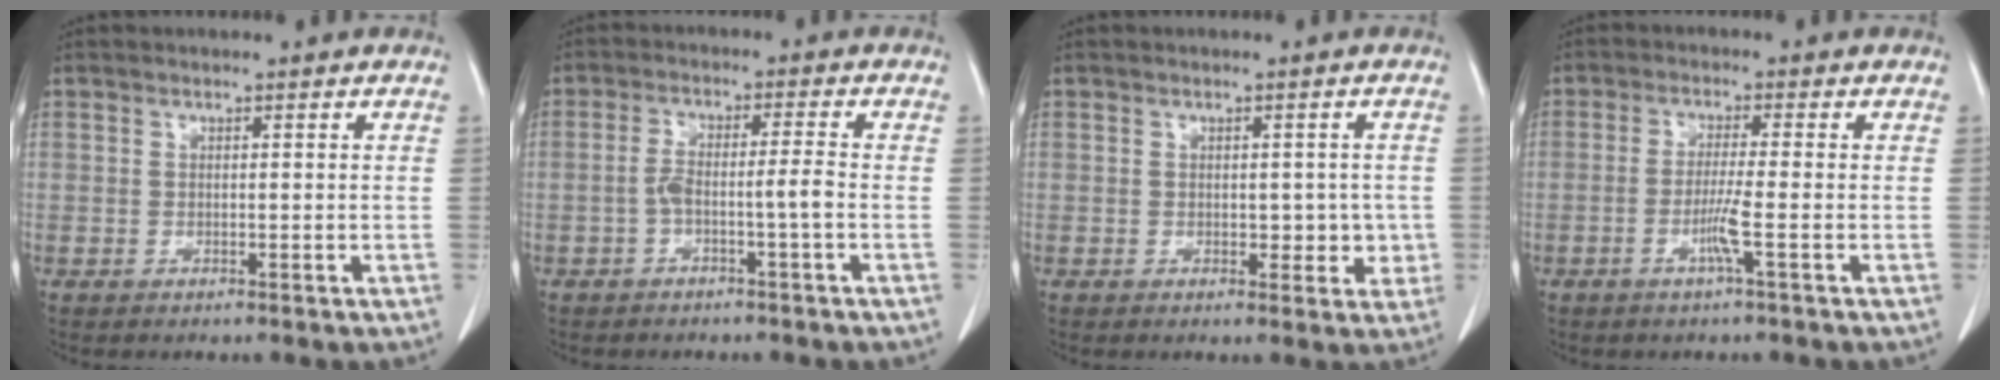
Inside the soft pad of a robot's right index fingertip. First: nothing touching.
{"total": 4.1, "force": [-1.5, -0.1, 3.8], "torque": [-0.075, 0.015, -0.023]}
{"total": 3.7, "force": [-0.2, 2.4, 2.8], "torque": [-0.023, 0.005, 0.003]}
{"total": 3.9, "force": [-1.4, -0.7, 3.6], "torque": [-0.072, -0.007, -0.031]}